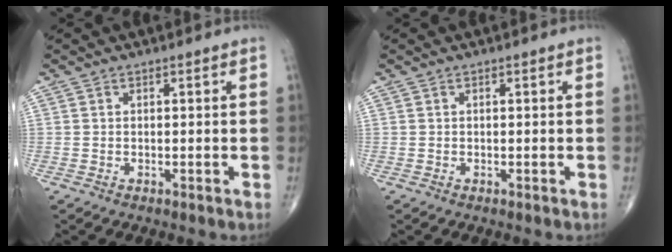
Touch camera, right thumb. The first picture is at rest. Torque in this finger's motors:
{"motor_torque": [0.54, -0.33, -0.06, 0.03, 0.10]}